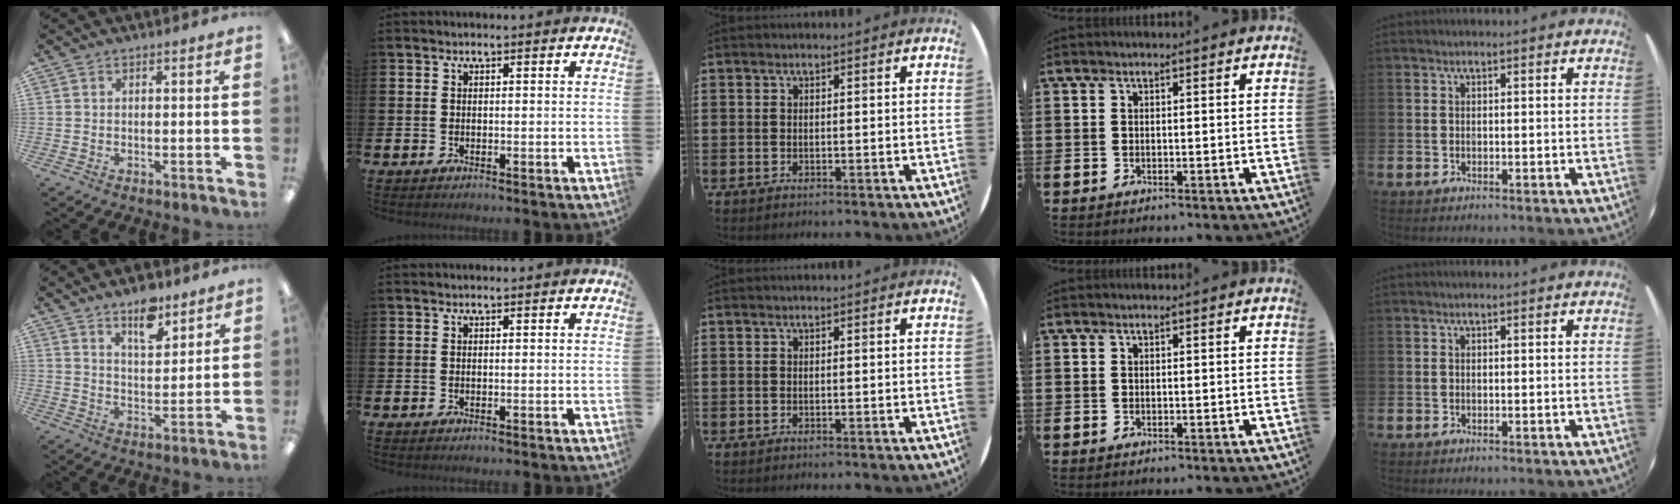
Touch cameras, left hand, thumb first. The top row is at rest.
{"thumb": {"total": 8.8, "force": [6.6, 3.7, 4.6], "torque": [-0.058, -0.039, 0.111]}}